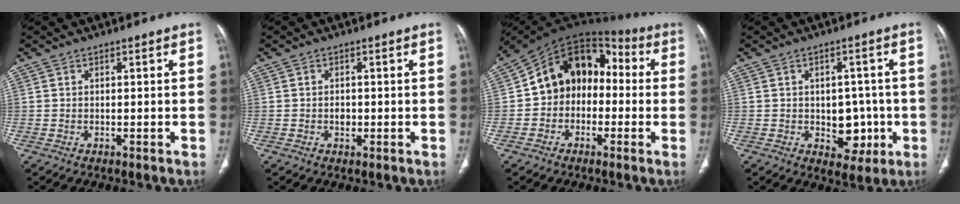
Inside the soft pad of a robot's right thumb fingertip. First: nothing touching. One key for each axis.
{"total": 1.8, "fx": -0.3, "fy": 1.4, "fz": 1.1, "tx": -0.011, "ty": 0.003, "tz": -0.004}
{"total": 15.0, "fx": -0.3, "fy": 11.4, "fz": 9.7, "tx": -0.105, "ty": 0.054, "tz": -0.021}
{"total": 7.5, "fx": -1.4, "fy": 5.5, "fz": 4.9, "tx": -0.022, "ty": 0.008, "tz": -0.008}